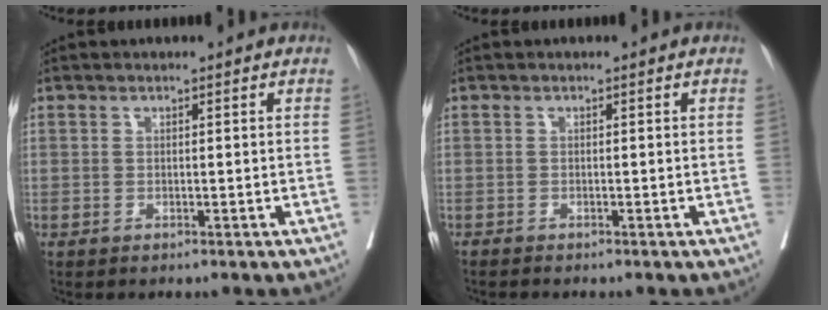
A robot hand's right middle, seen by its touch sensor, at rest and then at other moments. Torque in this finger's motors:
{"motor_torque": [0.08, -0.07, 0.02, 0.01]}